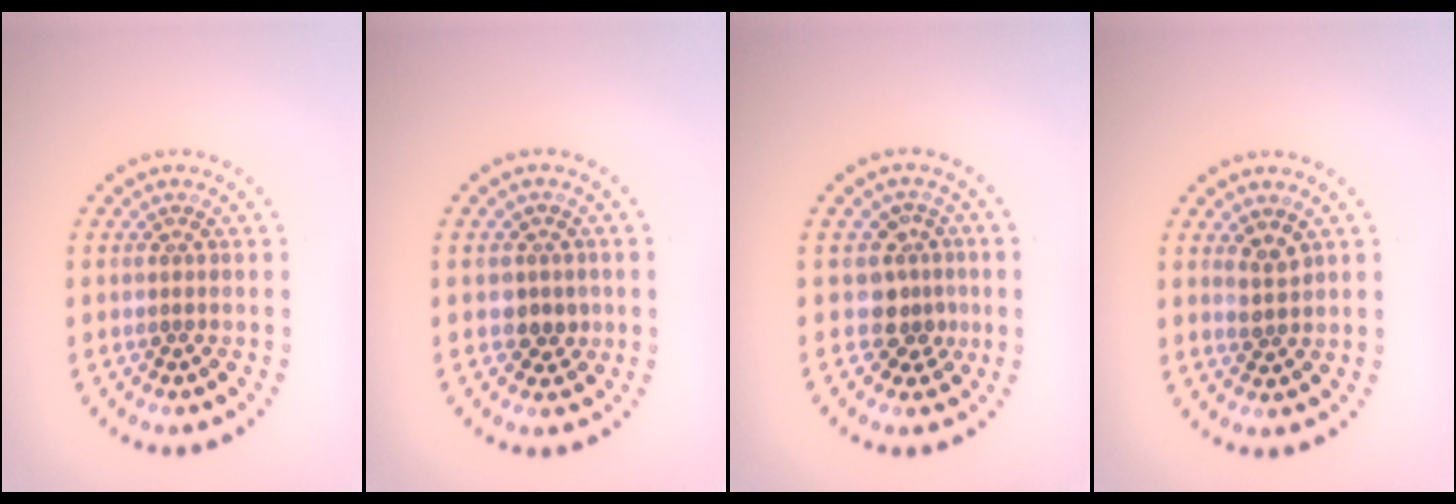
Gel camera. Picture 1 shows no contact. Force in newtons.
{"total": 2.1, "press": 1.8, "slide": 0.9}
{"total": 2.7, "press": 2.1, "slide": 1.7}
{"total": 1.3, "press": 1.2, "slide": 0.6}